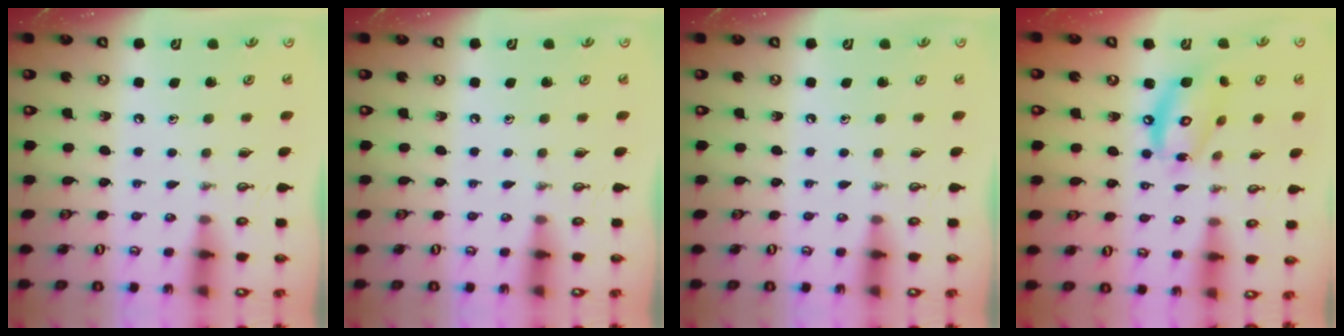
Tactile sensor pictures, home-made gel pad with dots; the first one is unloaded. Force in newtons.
{"total": 0.0}
{"total": 0.0}
{"total": 12.7, "press": 12.7, "slide": 1.1}